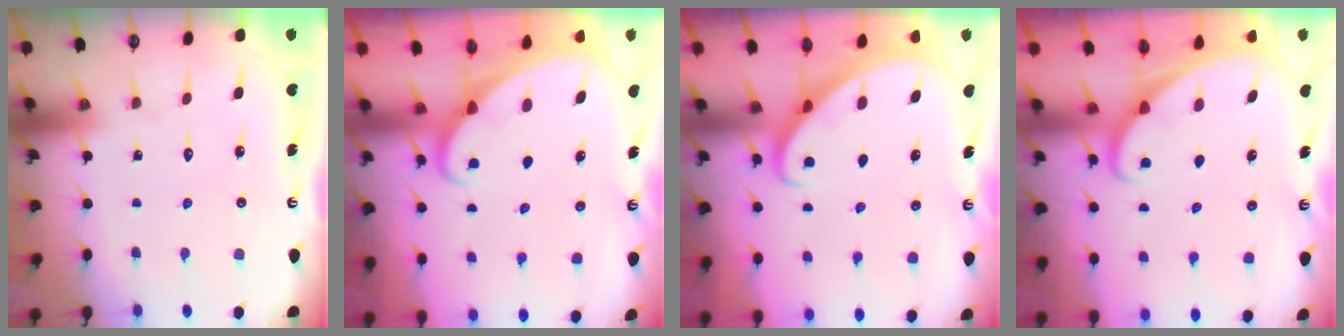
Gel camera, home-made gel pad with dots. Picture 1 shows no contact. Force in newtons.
{"total": 1.7, "press": 1.6, "slide": 0.1}
{"total": 2.7, "press": 2.7, "slide": 0.2}
{"total": 1.6, "press": 1.6, "slide": 0.1}